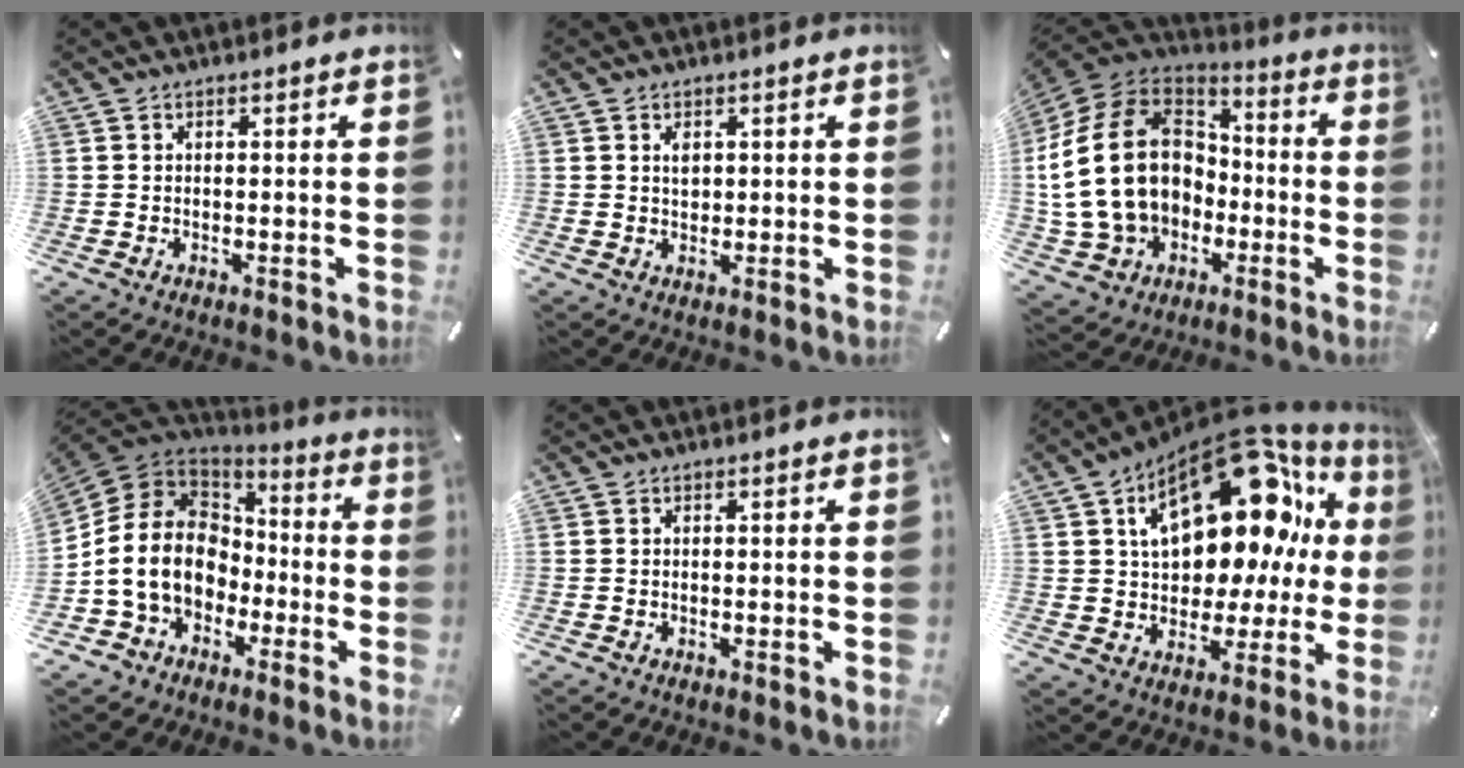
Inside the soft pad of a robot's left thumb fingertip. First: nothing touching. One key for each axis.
{"total": 2.1, "fx": 0.7, "fy": 1.5, "fz": 1.3, "tx": -0.013, "ty": -0.003, "tz": 0.009}
{"total": 23.0, "fx": -1.0, "fy": 17.8, "fz": 14.5, "tx": -0.303, "ty": 0.022, "tz": -0.014}
{"total": 14.6, "fx": -3.0, "fy": 12.4, "fz": 7.0, "tx": -0.177, "ty": 0.014, "tz": -0.055}
{"total": 0.0}
{"total": 22.8, "fx": 9.2, "fy": 13.3, "fz": 16.1, "tx": -0.244, "ty": -0.059, "tz": 0.152}